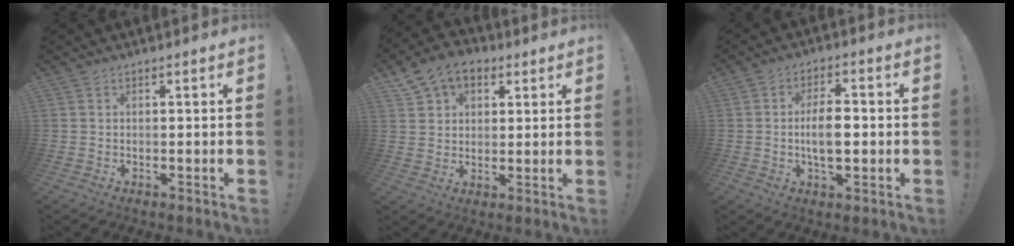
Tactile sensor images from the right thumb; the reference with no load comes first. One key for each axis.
{"total": 9.4, "fx": 5.0, "fy": 7.0, "fz": 3.8, "tx": -0.069, "ty": -0.018, "tz": 0.101}
{"total": 8.5, "fx": -1.0, "fy": 4.0, "fz": 7.4, "tx": -0.130, "ty": 0.000, "tz": -0.025}